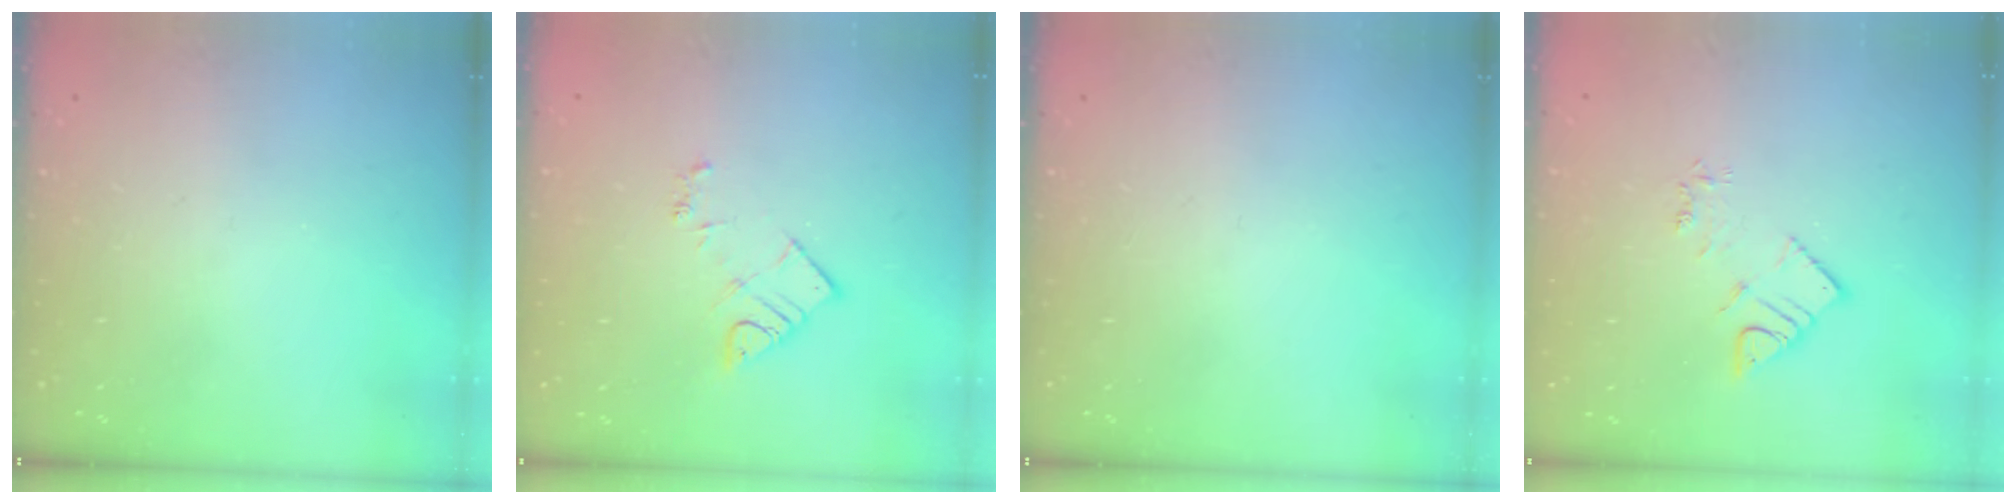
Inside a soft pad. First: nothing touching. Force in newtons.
{"total": 7.6, "press": 7.6, "slide": 0.6}
{"total": 0.0}
{"total": 6.3, "press": 6.3, "slide": 0.4}